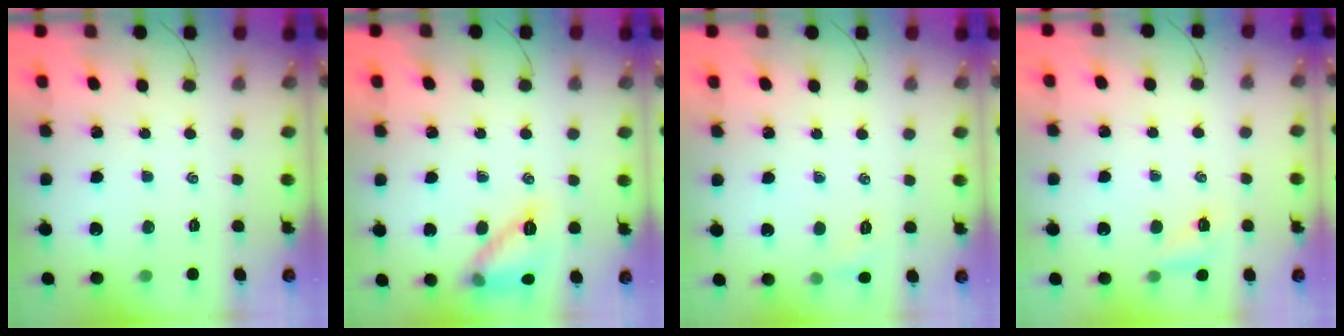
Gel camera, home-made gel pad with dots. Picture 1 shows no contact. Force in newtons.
{"total": 12.0, "press": 12.0, "slide": 0.4}
{"total": 4.1, "press": 3.9, "slide": 1.2}
{"total": 4.5, "press": 4.3, "slide": 1.3}